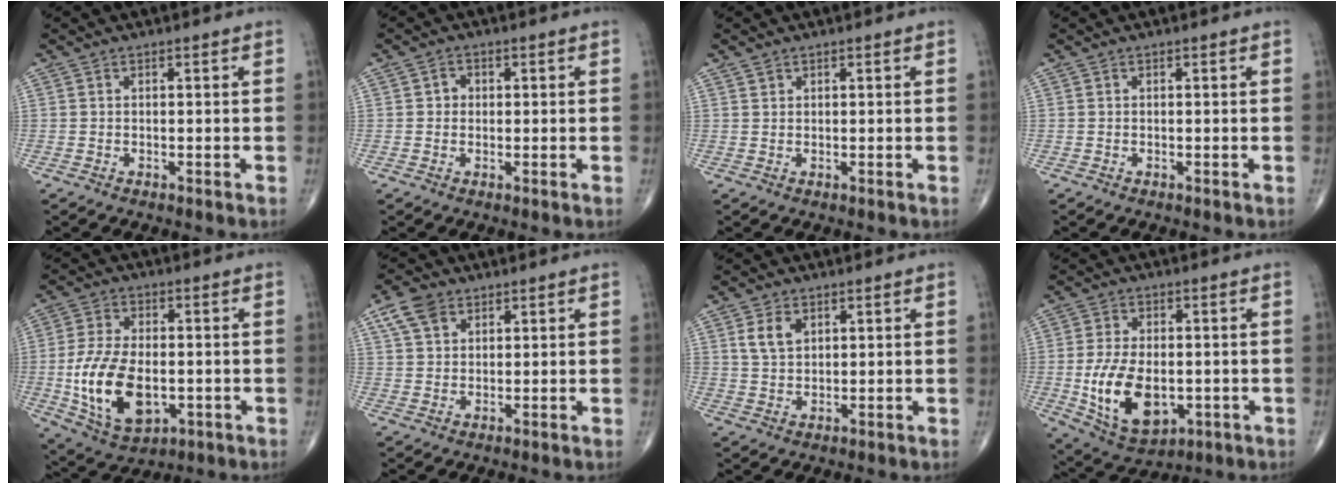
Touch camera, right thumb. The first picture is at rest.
{"total": 2.0, "force": [0.2, 1.8, 0.8], "torque": [0.000, 0.004, 0.000]}
{"total": 0.8, "force": [0.6, 0.5, 0.1], "torque": [0.006, -0.002, 0.009]}
{"total": 0.0}
{"total": 15.6, "force": [-2.5, 9.0, 12.5], "torque": [-0.230, -0.003, -0.030]}
{"total": 6.0, "force": [3.3, 4.0, 3.1], "torque": [-0.048, -0.002, 0.065]}
{"total": 4.9, "force": [2.1, 3.2, 3.0], "torque": [-0.046, -0.008, 0.043]}
{"total": 14.2, "force": [-2.4, 8.4, 11.2], "torque": [-0.186, -0.007, -0.022]}